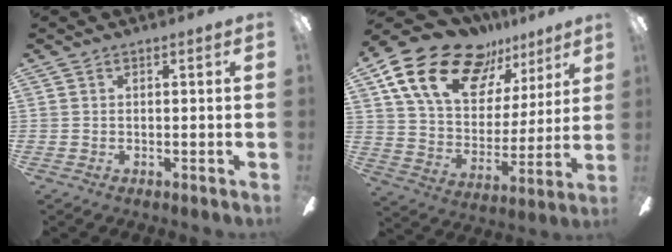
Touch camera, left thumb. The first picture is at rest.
{"total": 22.0, "force": [14.2, 12.3, 11.4], "torque": [-0.201, -0.076, 0.258]}